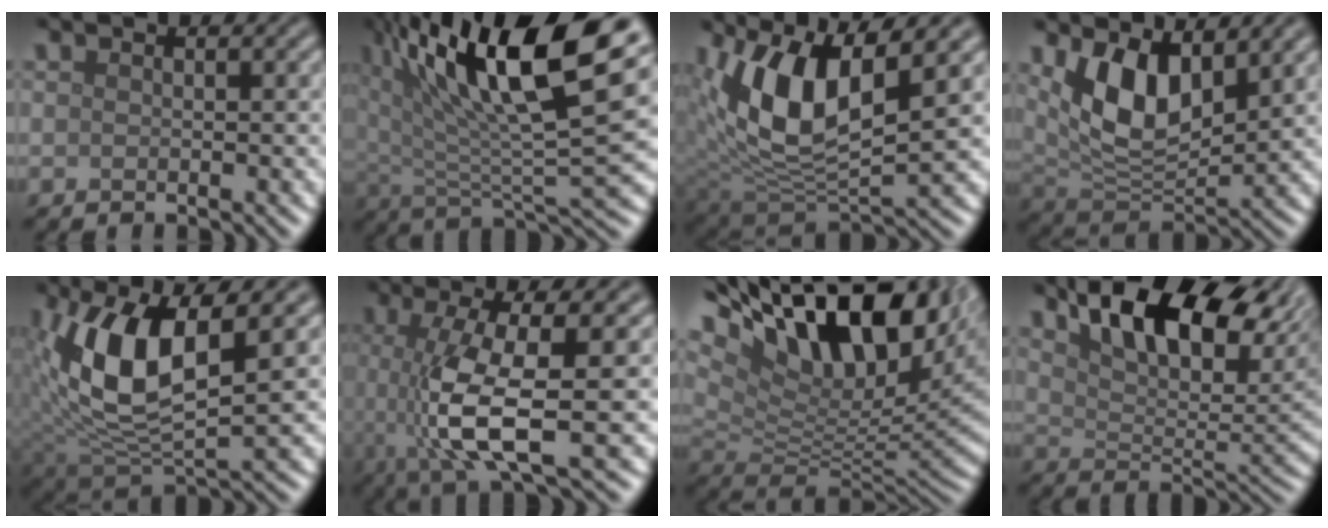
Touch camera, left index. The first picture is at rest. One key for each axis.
{"total": 16.5, "fx": 7.7, "fy": 5.3, "fz": 13.6, "tx": -0.237, "ty": 0.017, "tz": 0.132}
{"total": 10.0, "fx": 3.2, "fy": 4.2, "fz": 8.5, "tx": -0.174, "ty": -0.007, "tz": 0.058}
{"total": 7.6, "fx": 2.9, "fy": 3.7, "fz": 5.9, "tx": -0.117, "ty": -0.017, "tz": 0.059}
{"total": 10.0, "fx": 2.2, "fy": 4.3, "fz": 8.7, "tx": -0.185, "ty": -0.002, "tz": 0.040}
{"total": 8.4, "fx": -0.7, "fy": 2.2, "fz": 8.1, "tx": -0.145, "ty": -0.006, "tz": -0.012}
{"total": 16.3, "fx": 8.6, "fy": 7.1, "fz": 11.8, "tx": -0.220, "ty": 0.033, "tz": 0.157}
{"total": 11.1, "fx": 5.6, "fy": 5.3, "fz": 8.0, "tx": -0.125, "ty": 0.009, "tz": 0.099}